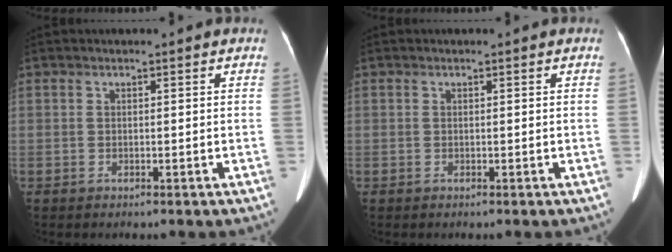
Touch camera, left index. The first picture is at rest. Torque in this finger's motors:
{"motor_torque": [0.00, 0.00, 0.00, 0.00]}